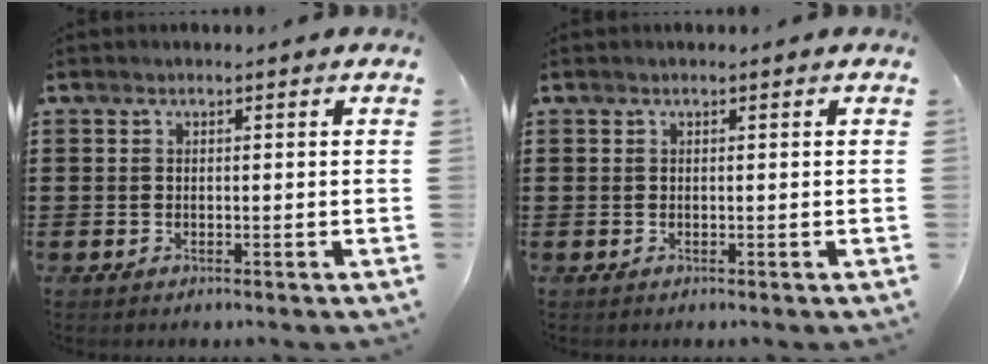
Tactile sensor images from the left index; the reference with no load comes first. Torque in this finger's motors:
{"motor_torque": [1.20, 0.94, 0.00, -0.01]}